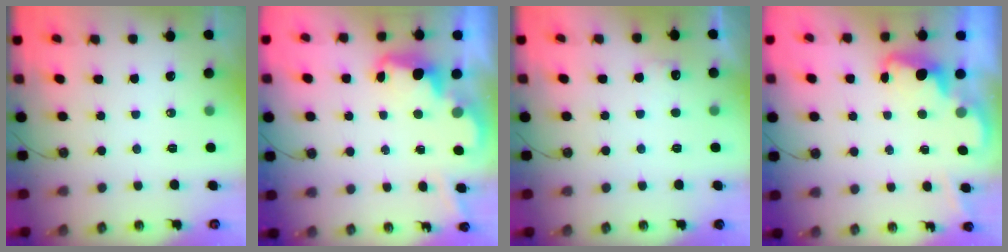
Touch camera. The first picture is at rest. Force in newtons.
{"total": 2.4, "press": 2.3, "slide": 0.6}
{"total": 5.3, "press": 5.3, "slide": 0.8}
{"total": 2.2, "press": 2.2, "slide": 0.5}